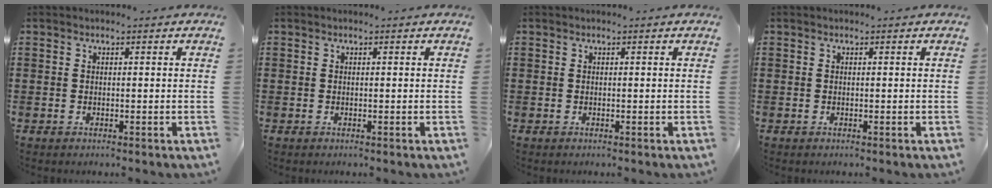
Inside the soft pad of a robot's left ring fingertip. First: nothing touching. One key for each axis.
{"total": 0.0}
{"total": 0.0}
{"total": 0.0}